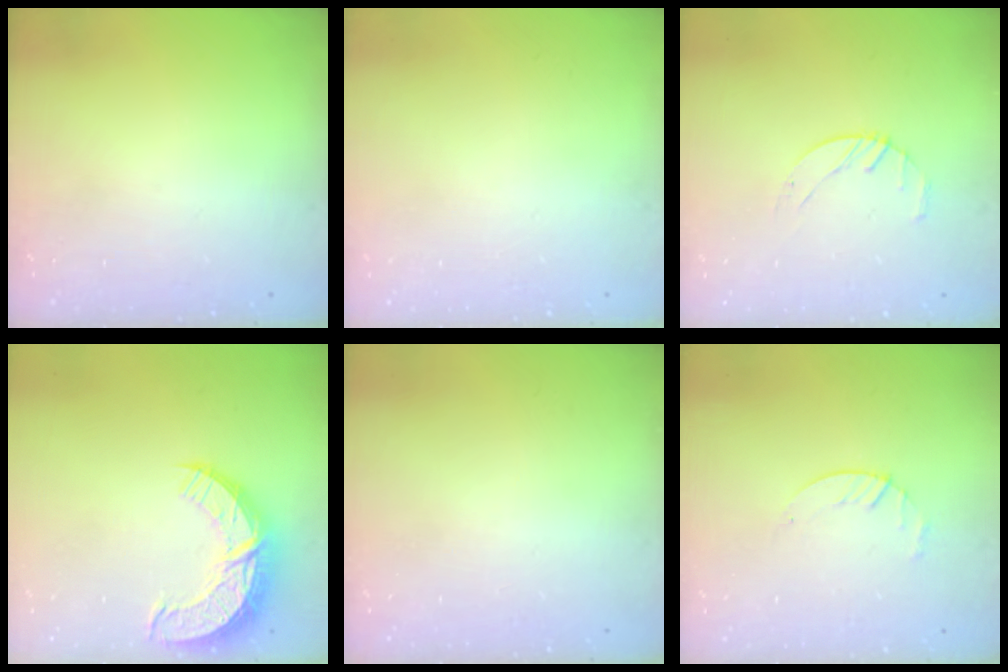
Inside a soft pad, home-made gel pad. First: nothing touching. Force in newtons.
{"total": 0.0}
{"total": 2.5, "press": 2.5, "slide": 0.4}
{"total": 12.8, "press": 12.7, "slide": 0.9}
{"total": 0.0}
{"total": 2.9, "press": 2.9, "slide": 0.4}